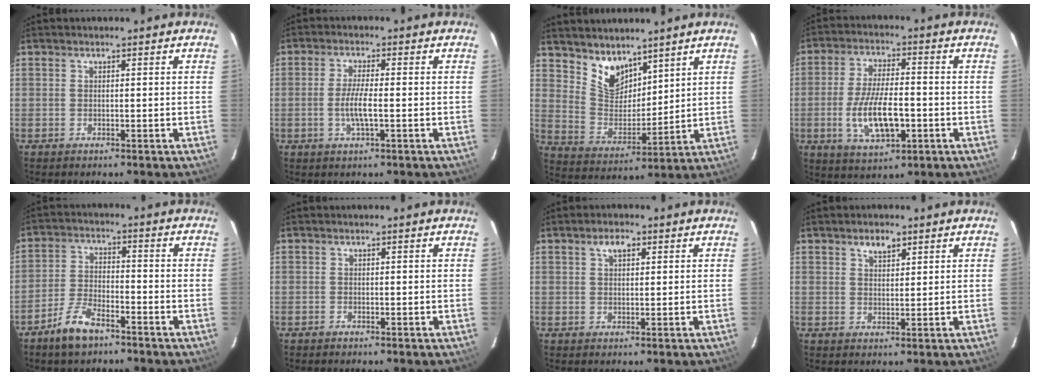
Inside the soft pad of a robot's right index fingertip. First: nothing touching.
{"total": 4.4, "force": [-1.1, 0.4, 4.3], "torque": [-0.083, -0.003, -0.021]}
{"total": 9.2, "force": [7.0, 4.9, 3.4], "torque": [-0.059, 0.002, 0.145]}
{"total": 11.3, "force": [-2.9, 4.3, 10.0], "torque": [-0.200, -0.008, -0.047]}
{"total": 7.3, "force": [-5.3, 2.7, 4.2], "torque": [-0.098, 0.004, -0.101]}
{"total": 0.0}
{"total": 2.7, "force": [1.3, 1.5, 1.9], "torque": [-0.033, 0.009, 0.023]}
{"total": 3.1, "force": [2.1, 1.6, 1.8], "torque": [-0.027, 0.004, 0.036]}